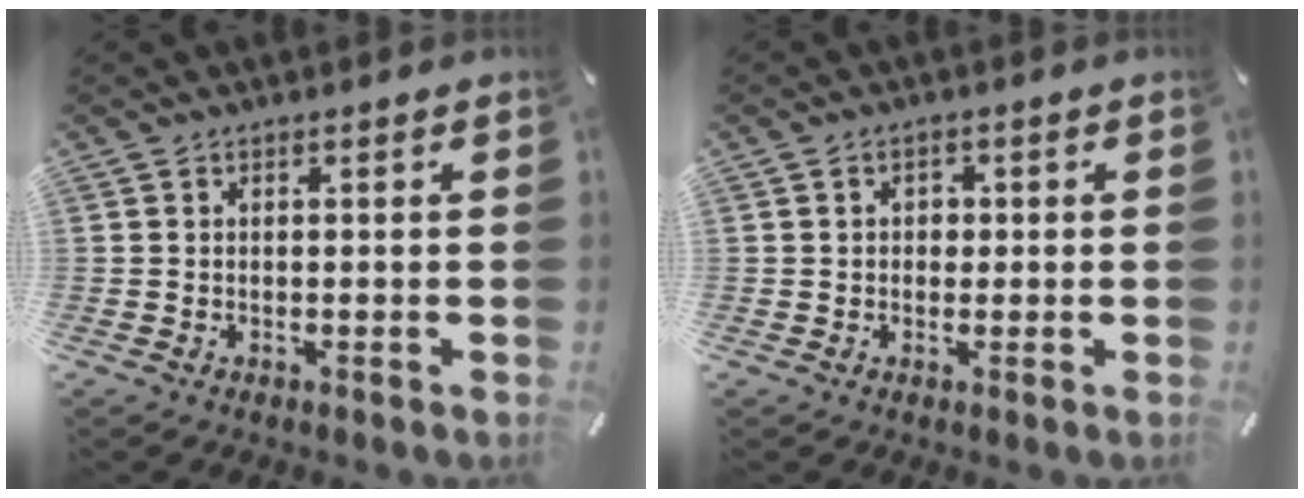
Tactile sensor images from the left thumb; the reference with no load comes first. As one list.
[{"total": 2.7, "force": [0.1, 2.2, 1.6], "torque": [-0.017, 0.002, -0.005]}]